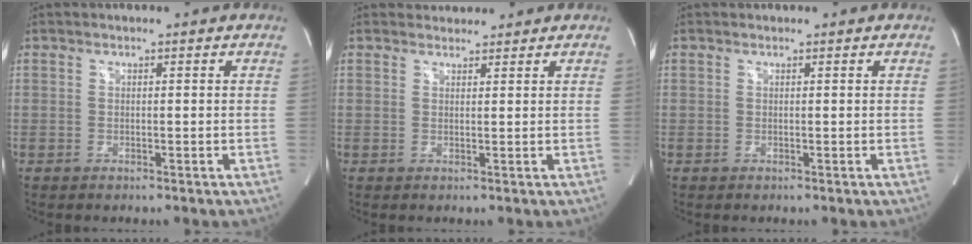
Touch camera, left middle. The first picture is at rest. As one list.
[{"total": 2.3, "force": [2.2, 0.6, -0.3], "torque": [0.000, 0.018, 0.037]}, {"total": 0.0}]